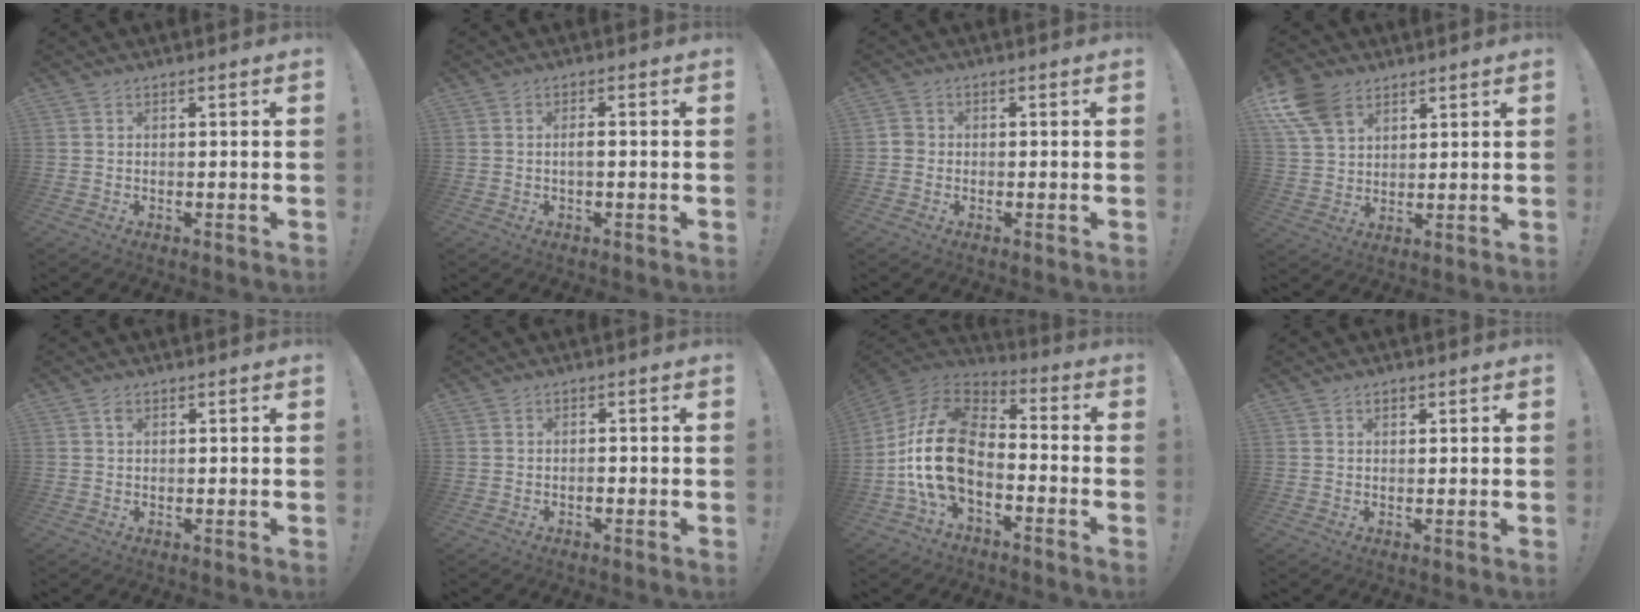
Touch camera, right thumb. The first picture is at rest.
{"total": 2.1, "force": [-0.6, 0.4, 2.0], "torque": [-0.042, 0.005, -0.011]}
{"total": 2.2, "force": [-0.7, 1.9, 0.6], "torque": [-0.009, 0.010, -0.012]}
{"total": 11.6, "force": [6.5, 7.6, 5.9], "torque": [-0.116, -0.020, 0.130]}
{"total": 1.0, "force": [0.5, 0.7, 0.4], "torque": [-0.002, -0.002, 0.007]}
{"total": 1.1, "force": [-0.9, 0.3, 0.5], "torque": [-0.014, 0.003, -0.015]}
{"total": 19.3, "force": [-3.9, 11.7, 14.9], "torque": [-0.293, 0.027, -0.059]}
{"total": 1.2, "force": [0.6, 0.8, 0.7], "torque": [-0.015, 0.003, 0.011]}